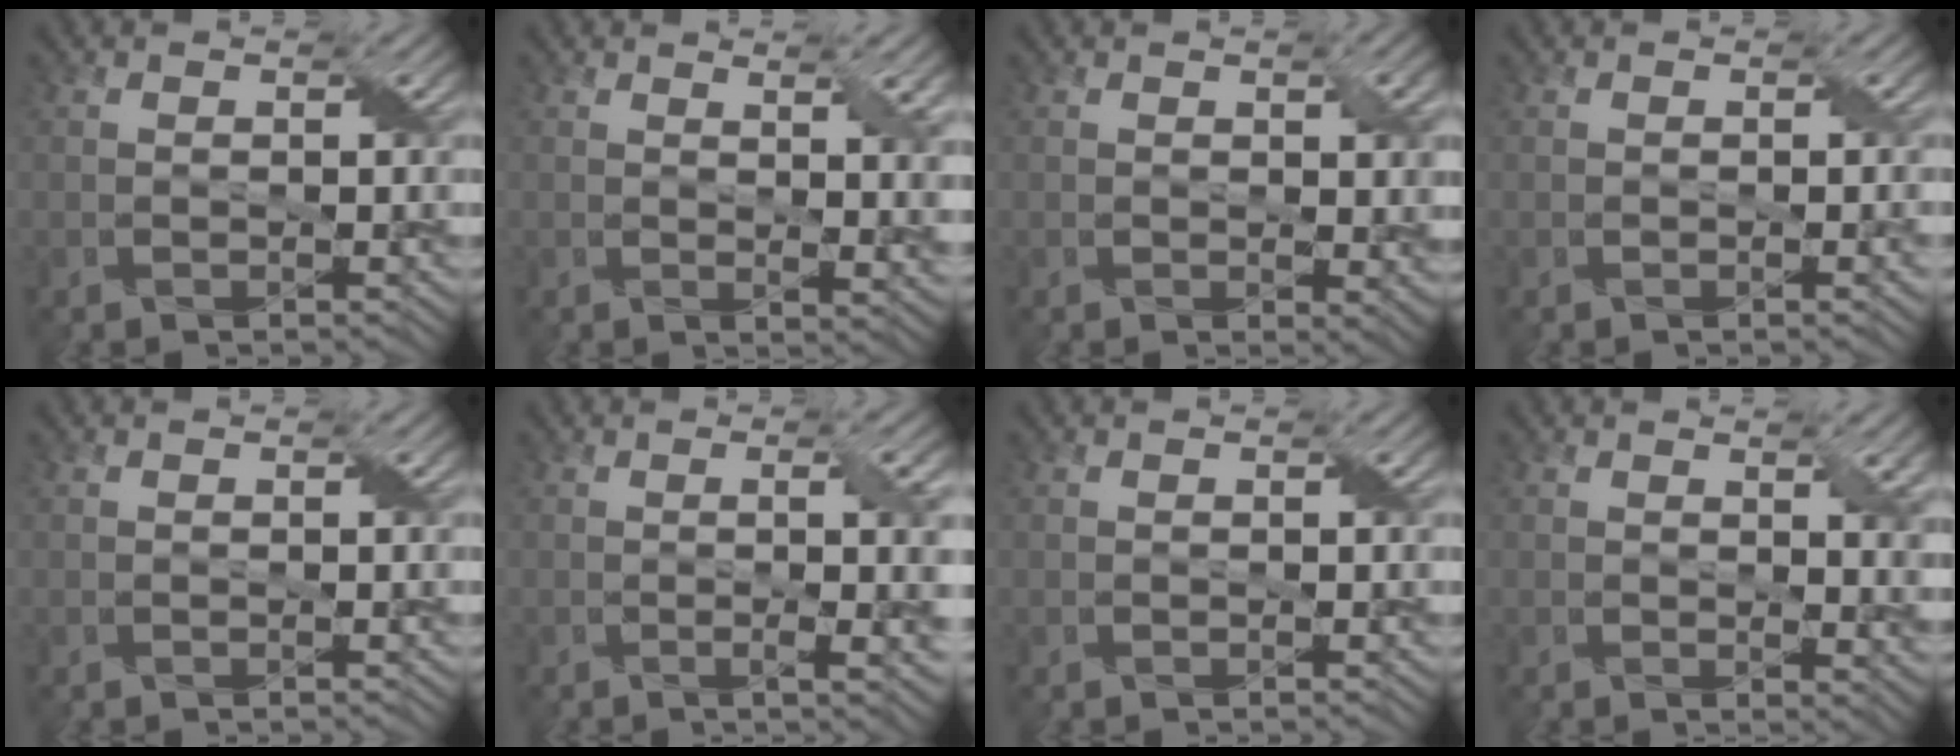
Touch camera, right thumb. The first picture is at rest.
{"total": 5.1, "force": [2.0, 1.5, 4.5], "torque": [-0.063, -0.004, 0.038]}
{"total": 3.4, "force": [0.9, 1.5, 2.9], "torque": [-0.039, -0.003, 0.019]}
{"total": 1.0, "force": [-0.2, 0.2, 1.0], "torque": [-0.015, -0.001, -0.002]}
{"total": 0.0}
{"total": 6.6, "force": [-0.1, 1.5, 6.5], "torque": [-0.088, 0.002, 0.001]}
{"total": 0.0}
{"total": 3.7, "force": [1.5, 1.3, 3.1], "torque": [-0.046, -0.008, 0.030]}